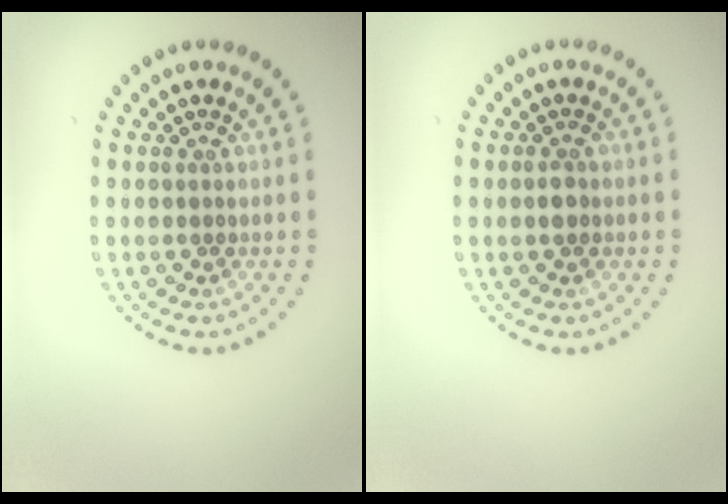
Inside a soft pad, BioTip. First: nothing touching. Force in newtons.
{"total": 1.0, "press": 1.0, "slide": 0.1}